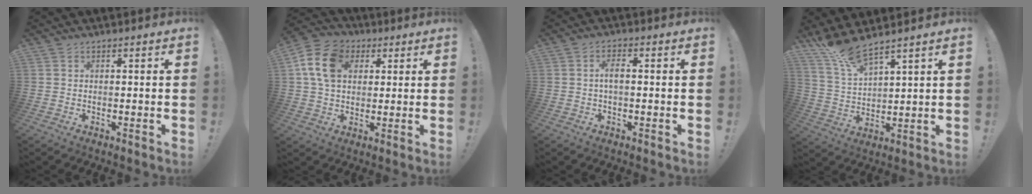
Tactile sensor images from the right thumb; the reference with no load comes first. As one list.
[{"total": 14.0, "force": [4.2, 10.4, 8.3], "torque": [-0.146, 0.006, 0.086]}, {"total": 3.5, "force": [-0.2, 1.0, 3.3], "torque": [-0.075, 0.009, -0.005]}, {"total": 9.6, "force": [8.5, 1.1, 4.3], "torque": [-0.099, -0.053, 0.158]}]